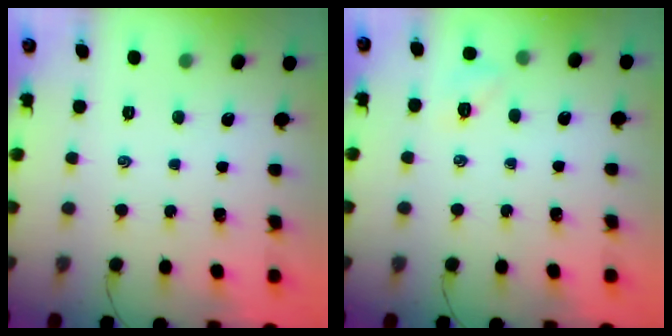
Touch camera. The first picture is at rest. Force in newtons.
{"total": 5.1, "press": 4.8, "slide": 1.5}